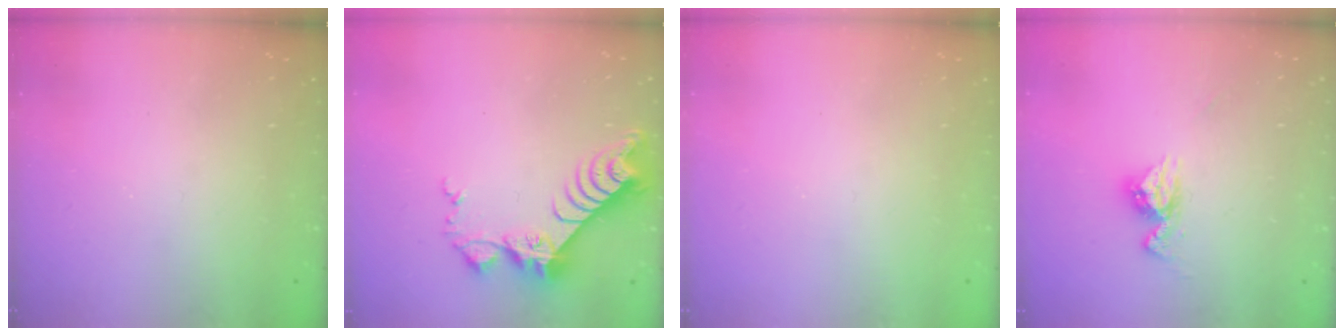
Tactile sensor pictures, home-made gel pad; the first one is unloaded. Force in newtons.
{"total": 9.3, "press": 9.3, "slide": 0.7}
{"total": 0.0}
{"total": 8.7, "press": 8.6, "slide": 0.7}